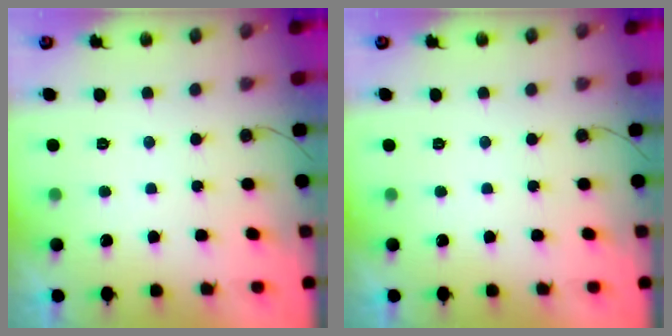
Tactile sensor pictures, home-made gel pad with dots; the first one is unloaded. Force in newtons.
{"total": 0.0}